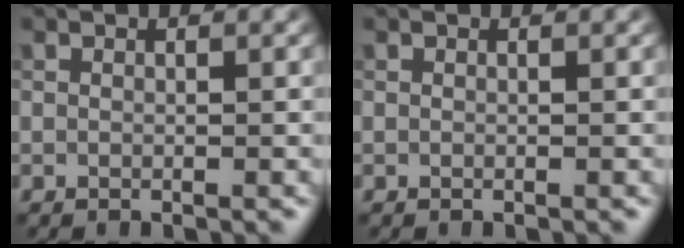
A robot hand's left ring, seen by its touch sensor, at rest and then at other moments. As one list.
[{"total": 0.0}]